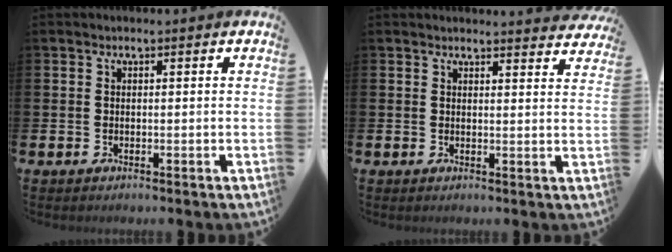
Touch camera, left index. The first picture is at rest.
{"total": 2.5, "force": [2.5, 0.1, 0.0], "torque": [0.010, -0.020, 0.042]}